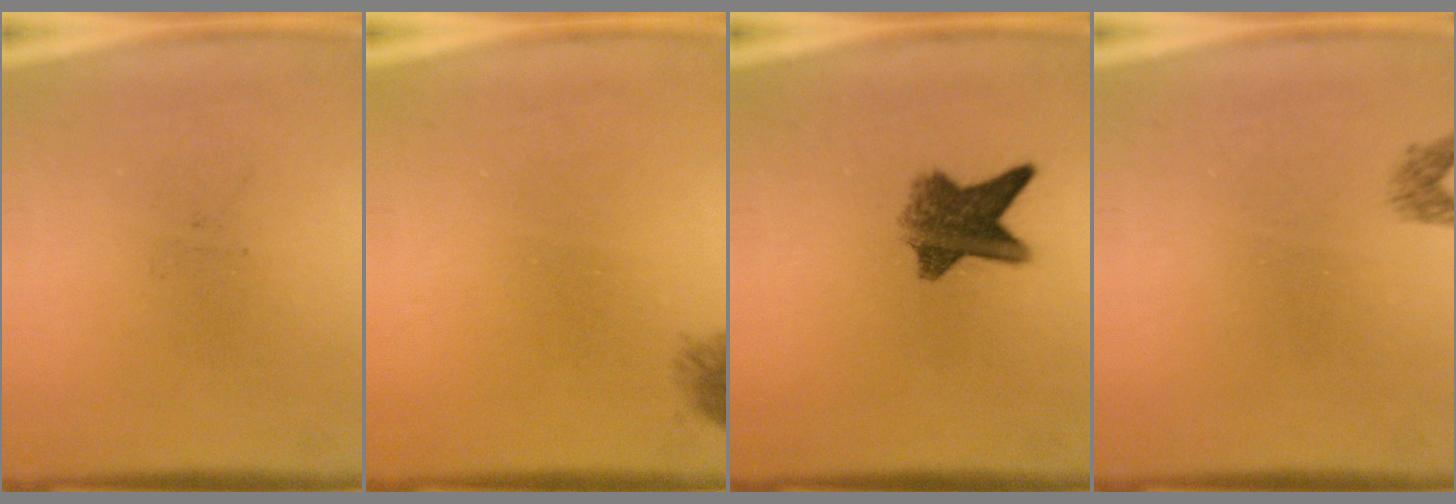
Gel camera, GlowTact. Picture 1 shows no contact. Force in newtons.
{"total": 1.2}
{"total": 7.0}
{"total": 1.3}